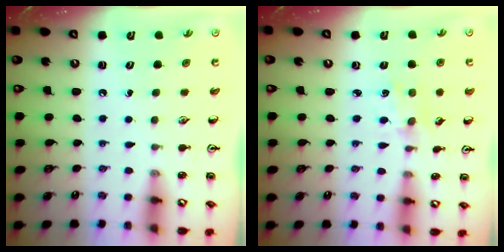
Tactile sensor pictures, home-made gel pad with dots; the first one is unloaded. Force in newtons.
{"total": 1.3, "press": 1.3, "slide": 0.2}